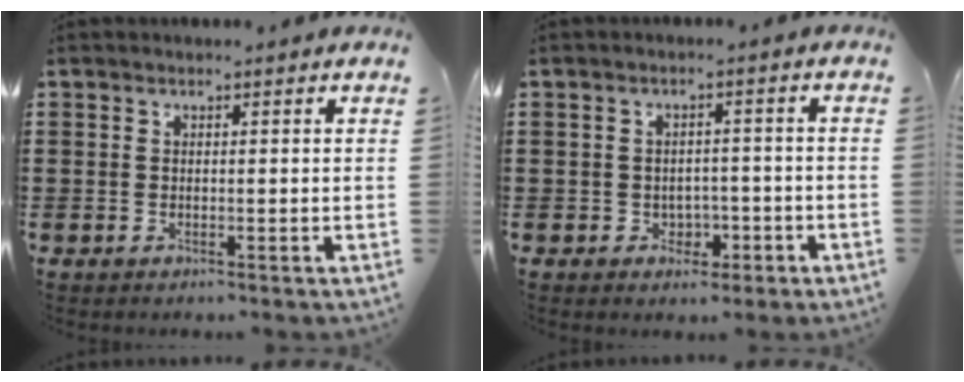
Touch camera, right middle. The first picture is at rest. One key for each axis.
{"total": 2.9, "fx": -1.7, "fy": 2.1, "fz": 1.0, "tx": -0.027, "ty": 0.006, "tz": -0.038}